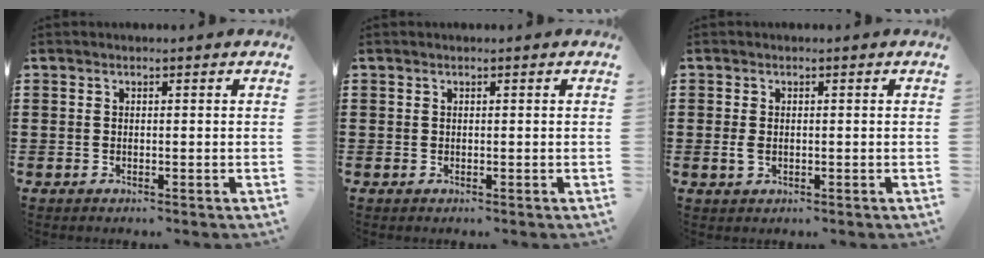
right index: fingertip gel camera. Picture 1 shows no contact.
{"total": 0.0}
{"total": 1.7, "force": [-0.2, 1.0, 1.4], "torque": [-0.035, 0.000, -0.006]}